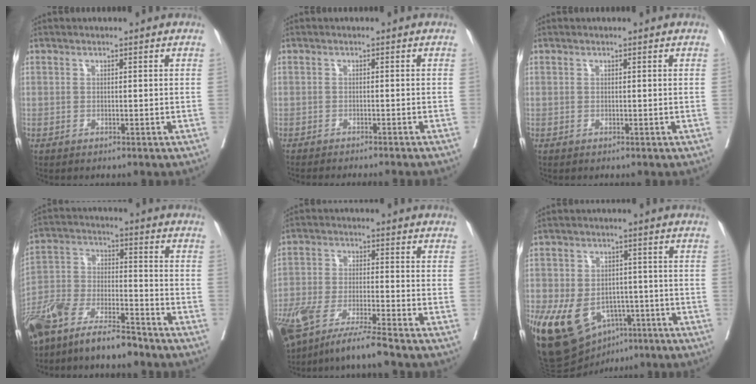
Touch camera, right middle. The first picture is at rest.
{"total": 8.8, "force": [-8.0, 0.0, 3.6], "torque": [-0.025, -0.023, -0.104]}
{"total": 0.0}
{"total": 13.0, "force": [-10.8, 2.7, 6.8], "torque": [-0.138, -0.004, -0.205]}
{"total": 11.9, "force": [-8.8, 0.7, 8.0], "torque": [-0.149, -0.026, -0.159]}
{"total": 16.3, "force": [-6.9, 11.0, 9.8], "torque": [-0.207, -0.001, -0.095]}